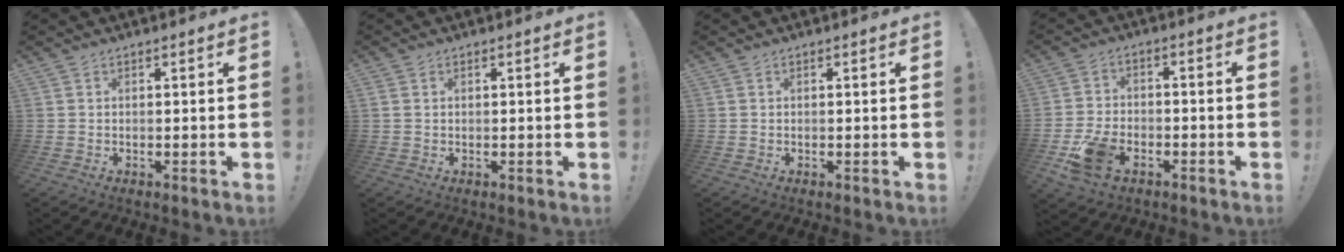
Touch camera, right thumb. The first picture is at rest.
{"total": 1.0, "force": [0.5, 0.7, 0.5], "torque": [-0.012, 0.005, 0.009]}
{"total": 0.0}
{"total": 10.8, "force": [-5.5, 7.0, 6.1], "torque": [-0.111, 0.034, -0.097]}